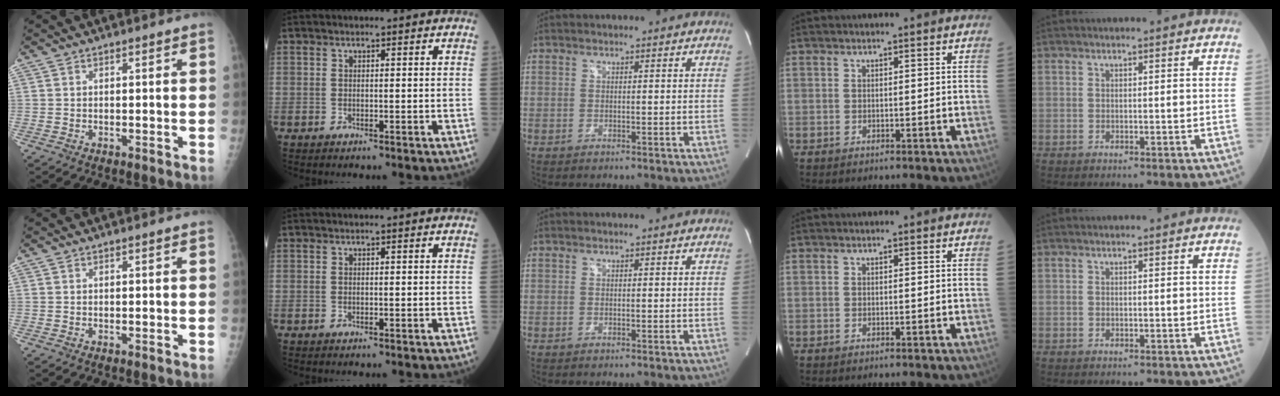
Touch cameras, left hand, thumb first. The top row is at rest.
{}